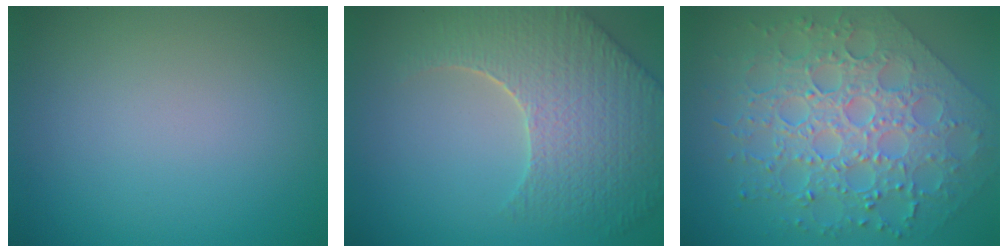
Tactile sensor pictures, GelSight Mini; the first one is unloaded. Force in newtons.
{"total": 7.6, "press": 5.8, "slide": 4.9}
{"total": 8.3, "press": 6.2, "slide": 5.5}